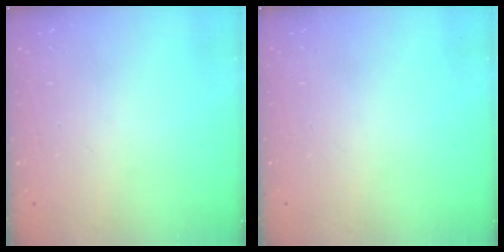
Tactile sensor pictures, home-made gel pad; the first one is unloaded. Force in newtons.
{"total": 0.0}